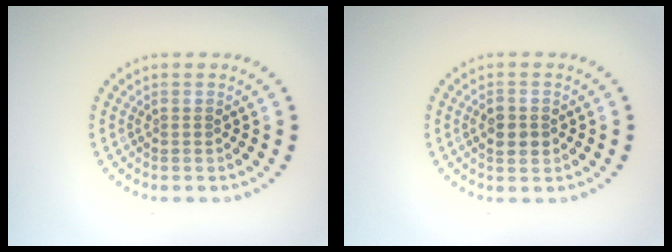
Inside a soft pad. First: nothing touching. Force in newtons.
{"total": 2.5, "press": 2.5, "slide": 0.2}